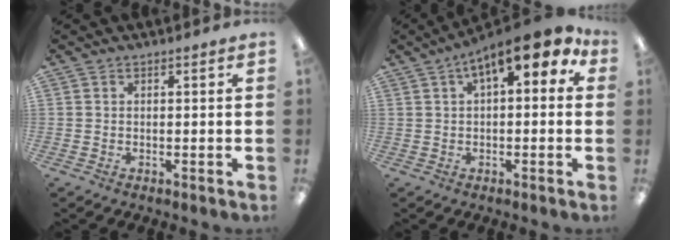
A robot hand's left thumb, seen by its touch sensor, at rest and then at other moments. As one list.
[{"total": 9.7, "force": [4.6, 3.7, 7.7], "torque": [-0.109, -0.018, 0.076]}]